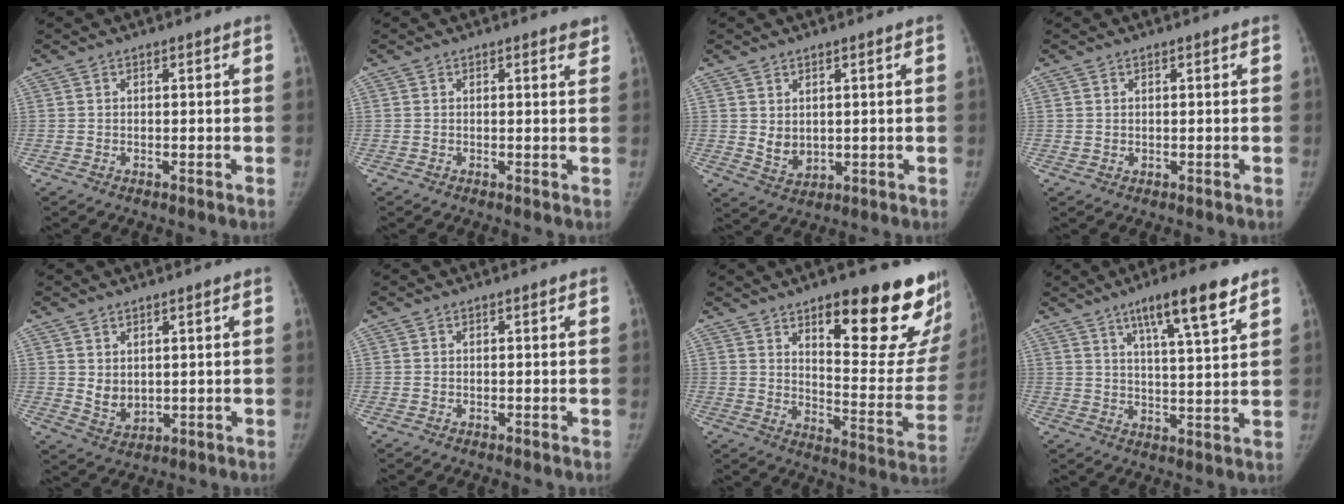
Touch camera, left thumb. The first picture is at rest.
{"total": 1.5, "force": [1.2, 0.4, 0.8], "torque": [-0.003, -0.006, 0.014]}
{"total": 4.4, "force": [1.2, 3.2, 2.7], "torque": [-0.036, -0.018, 0.035]}
{"total": 1.1, "force": [0.7, 0.5, 0.5], "torque": [-0.005, -0.004, 0.012]}
{"total": 4.5, "force": [1.6, 3.1, 2.9], "torque": [-0.038, -0.020, 0.042]}
{"total": 0.0}
{"total": 24.8, "force": [14.4, 7.3, 18.9], "torque": [-0.203, -0.089, 0.204]}
{"total": 12.0, "force": [7.3, 1.8, 9.3], "torque": [-0.142, -0.031, 0.117]}